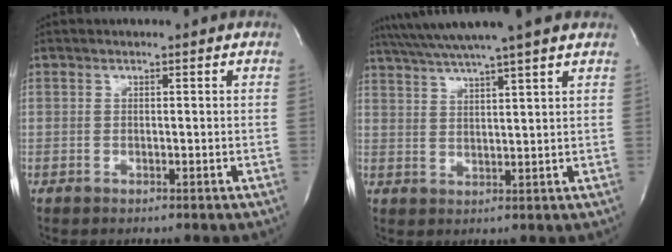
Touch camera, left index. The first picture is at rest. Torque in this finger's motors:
{"motor_torque": [1.05, -1.09, 0.41, 0.21]}